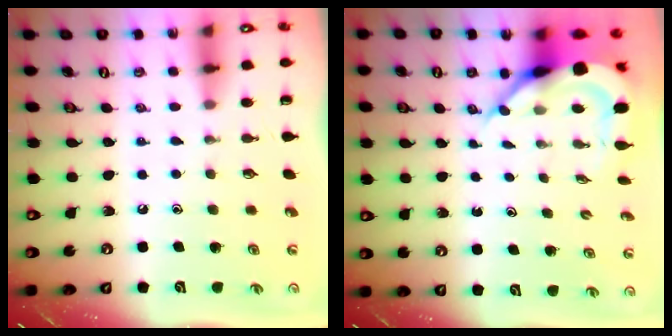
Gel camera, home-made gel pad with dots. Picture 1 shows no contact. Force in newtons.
{"total": 8.3, "press": 8.2, "slide": 1.0}